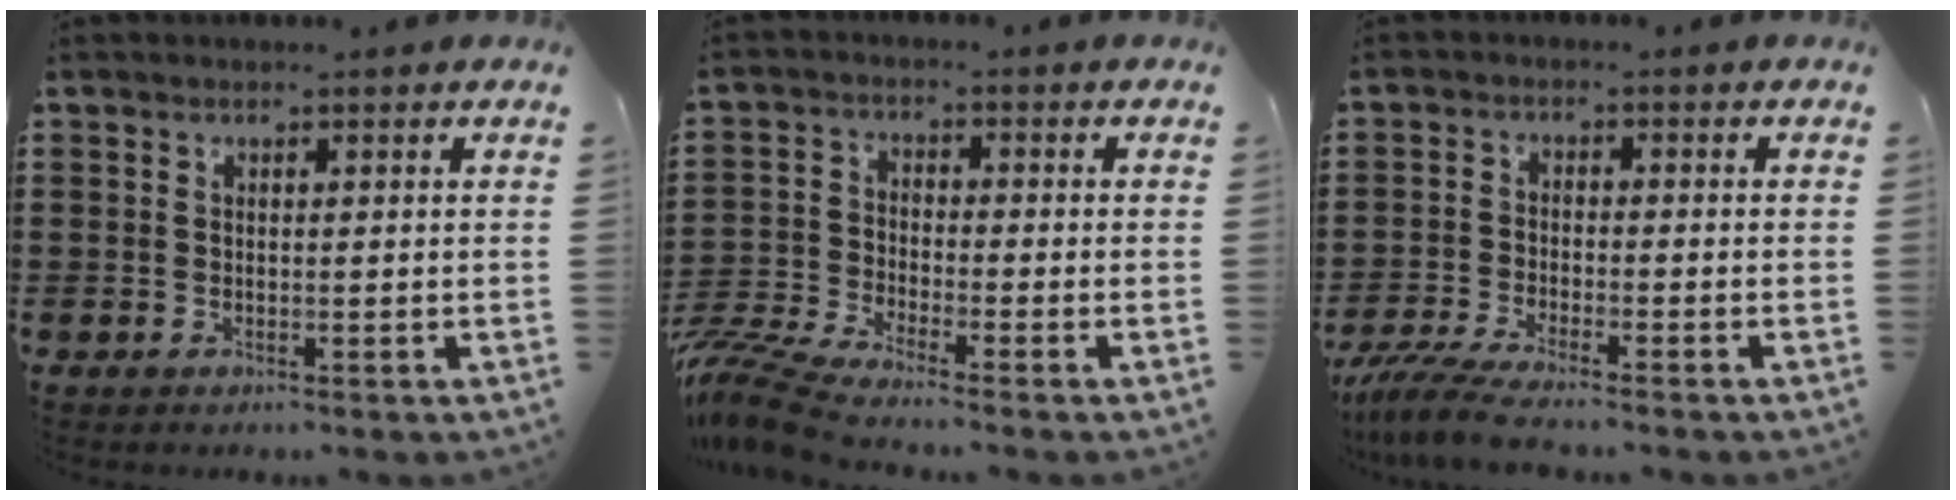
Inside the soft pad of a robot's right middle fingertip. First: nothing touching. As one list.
[{"total": 6.9, "force": [-6.3, 0.6, 2.8], "torque": [-0.088, -0.017, -0.133]}, {"total": 5.2, "force": [-4.7, 0.2, 2.1], "torque": [-0.063, -0.018, -0.098]}]